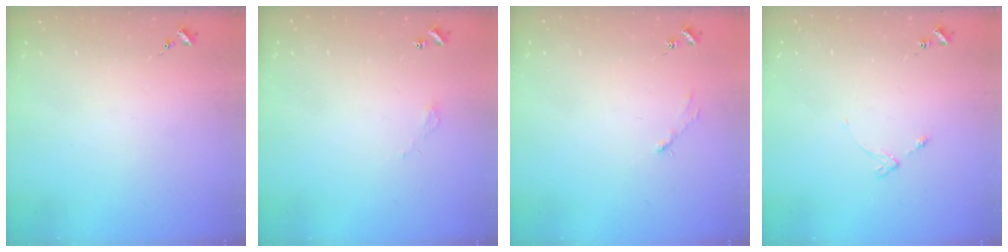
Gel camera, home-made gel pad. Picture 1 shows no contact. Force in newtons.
{"total": 2.7, "press": 2.7, "slide": 0.2}
{"total": 2.9, "press": 2.9, "slide": 0.4}
{"total": 4.0, "press": 3.9, "slide": 0.5}